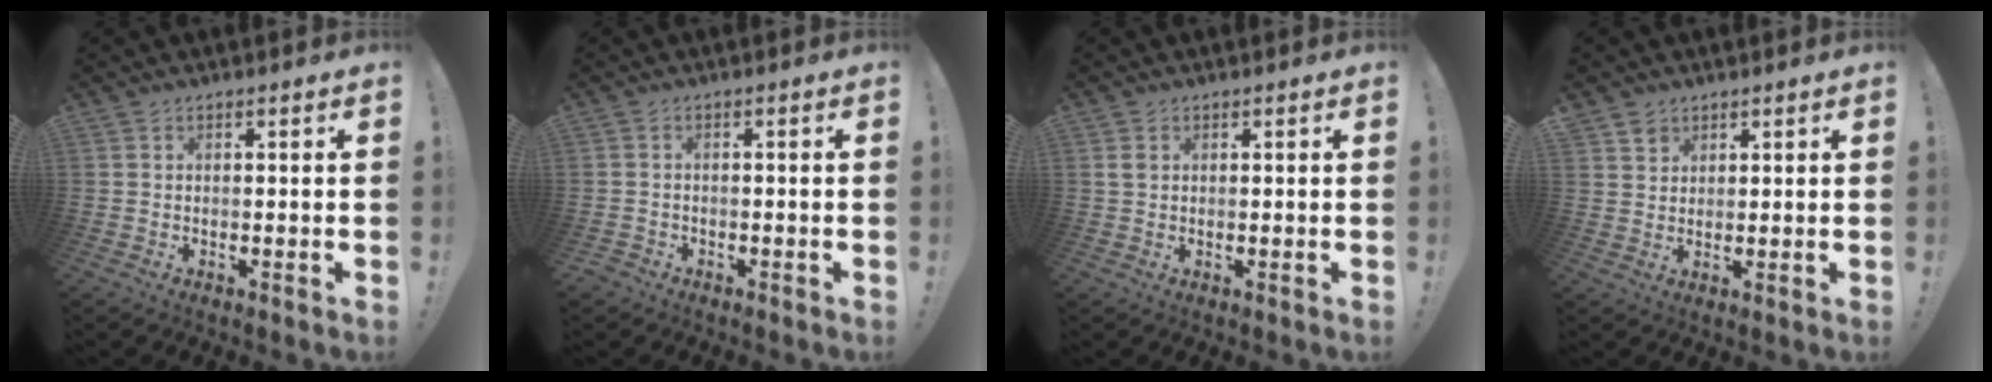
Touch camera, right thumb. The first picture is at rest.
{"total": 1.7, "force": [-1.3, 1.1, 0.3], "torque": [-0.003, 0.005, -0.024]}
{"total": 1.6, "force": [0.6, 1.2, 0.8], "torque": [-0.013, 0.003, 0.010]}
{"total": 3.1, "force": [2.2, 2.2, 0.3], "torque": [-0.005, -0.012, 0.042]}